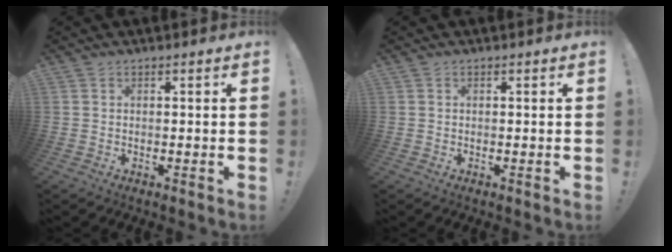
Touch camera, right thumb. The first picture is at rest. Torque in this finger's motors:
{"motor_torque": [-0.50, -0.42, 0.00, 0.16, 0.00]}